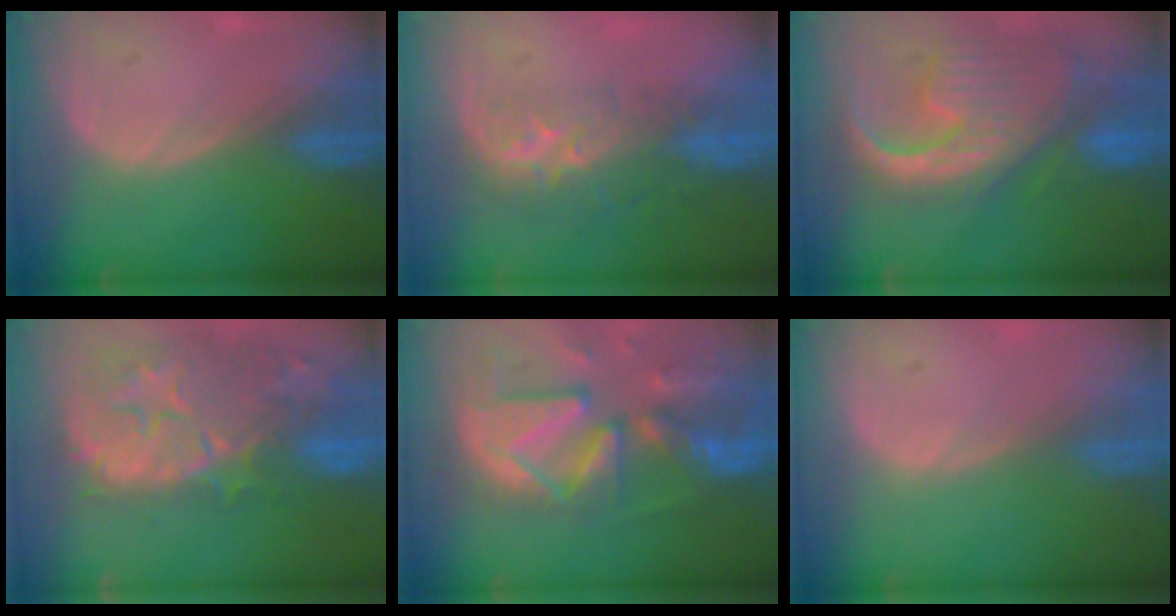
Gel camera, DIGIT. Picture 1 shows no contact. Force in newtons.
{"total": 8.8, "press": 7.2, "slide": 5.1}
{"total": 13.0, "press": 11.2, "slide": 6.6}
{"total": 14.0, "press": 11.9, "slide": 7.4}
{"total": 13.1, "press": 11.4, "slide": 6.6}
{"total": 0.0}